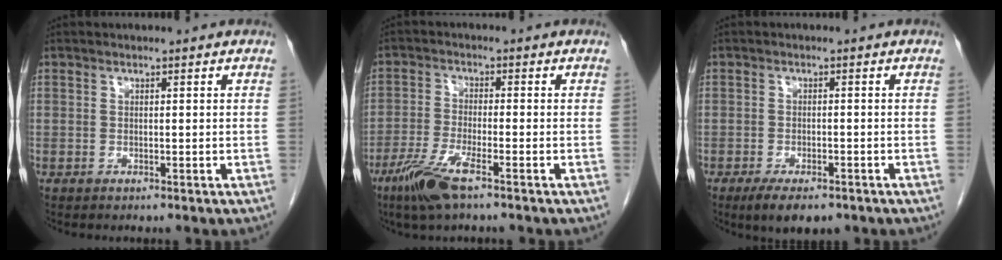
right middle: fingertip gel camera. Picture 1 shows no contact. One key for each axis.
{"total": 6.9, "fx": -4.4, "fy": 0.7, "fz": 5.2, "tx": -0.116, "ty": -0.015, "tz": -0.085}
{"total": 5.7, "fx": -4.0, "fy": 2.1, "fz": 3.6, "tx": -0.055, "ty": -0.008, "tz": -0.059}